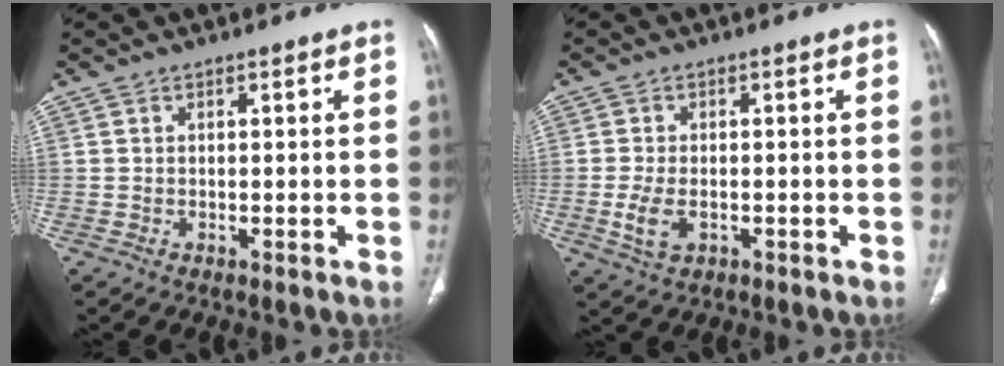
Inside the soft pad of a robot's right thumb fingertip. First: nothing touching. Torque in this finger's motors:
{"motor_torque": [-0.34, -0.06, 0.43, 0.62, 0.13]}